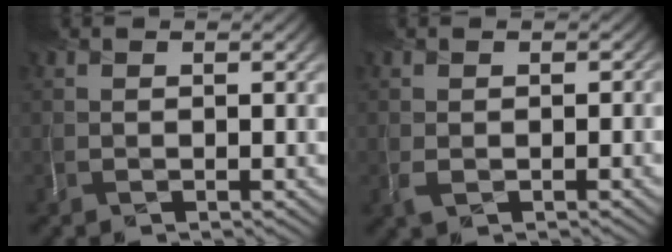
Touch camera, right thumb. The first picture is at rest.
{"total": 1.3, "force": [-0.3, 1.0, 0.7], "torque": [-0.018, -0.005, -0.001]}